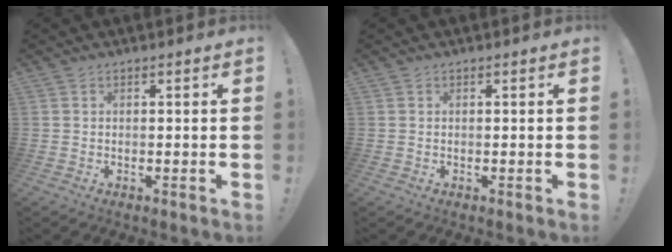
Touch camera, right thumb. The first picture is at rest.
{"total": 0.0}